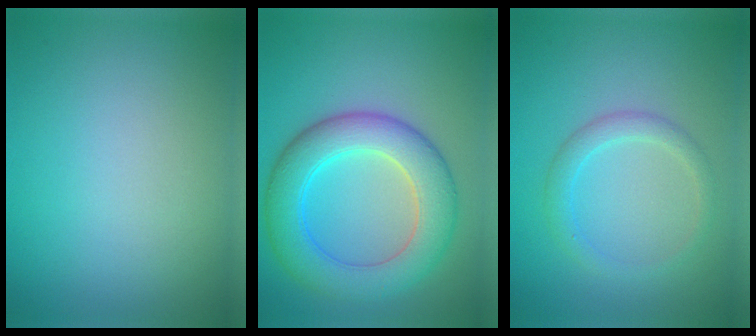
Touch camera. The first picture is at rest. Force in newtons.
{"total": 7.1, "press": 7.1, "slide": 0.1}
{"total": 2.0, "press": 2.0, "slide": 0.2}